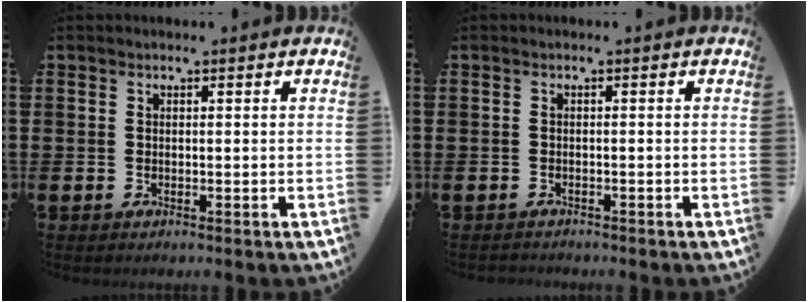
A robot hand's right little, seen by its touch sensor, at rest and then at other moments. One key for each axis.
{"total": 0.6, "fx": -0.6, "fy": 0.1, "fz": 0.0, "tx": -0.001, "ty": -0.002, "tz": -0.012}